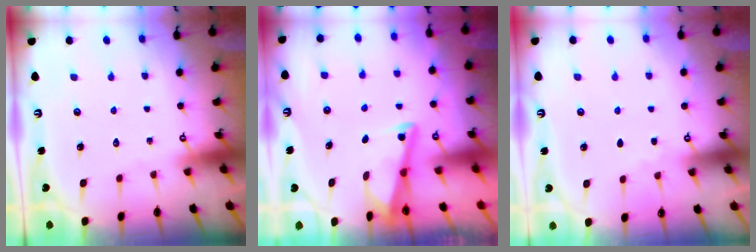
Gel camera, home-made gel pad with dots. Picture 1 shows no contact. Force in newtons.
{"total": 2.9, "press": 2.9, "slide": 0.3}
{"total": 2.8, "press": 2.8, "slide": 0.5}